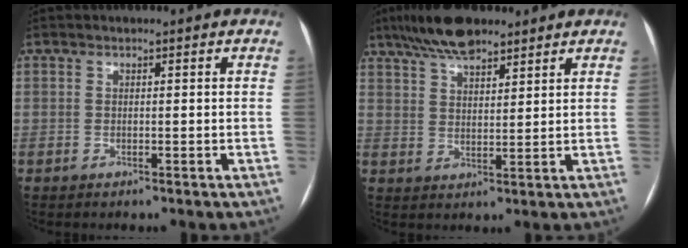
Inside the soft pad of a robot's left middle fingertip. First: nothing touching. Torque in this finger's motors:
{"motor_torque": [0.75, -0.74, 0.12, 0.02]}